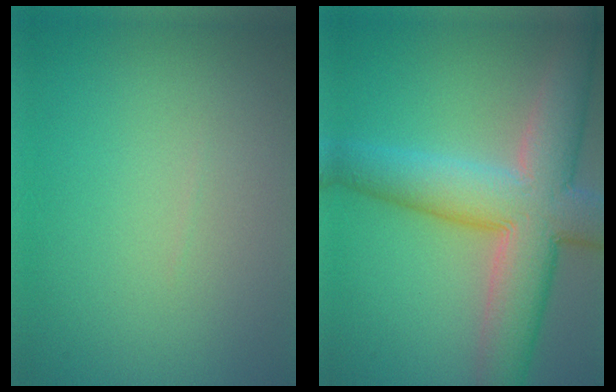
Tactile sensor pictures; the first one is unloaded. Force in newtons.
{"total": 10.0, "press": 10.0, "slide": 0.6}